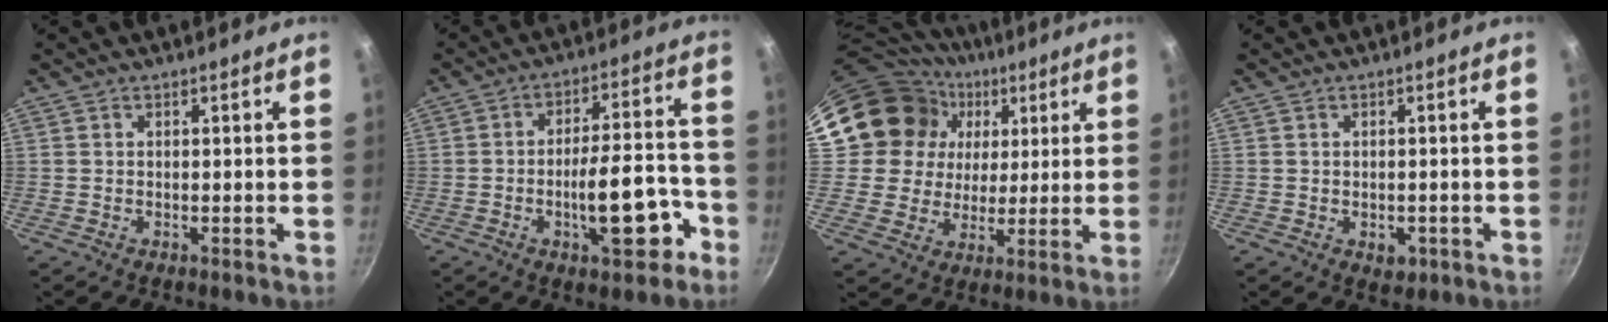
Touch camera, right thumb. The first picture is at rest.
{"total": 12.8, "force": [-5.2, 4.8, 10.7], "torque": [-0.129, 0.051, -0.069]}
{"total": 17.3, "force": [5.7, 15.2, 6.1], "torque": [-0.095, 0.008, 0.098]}
{"total": 2.9, "force": [-1.0, 1.9, 1.9], "torque": [-0.020, 0.005, -0.006]}